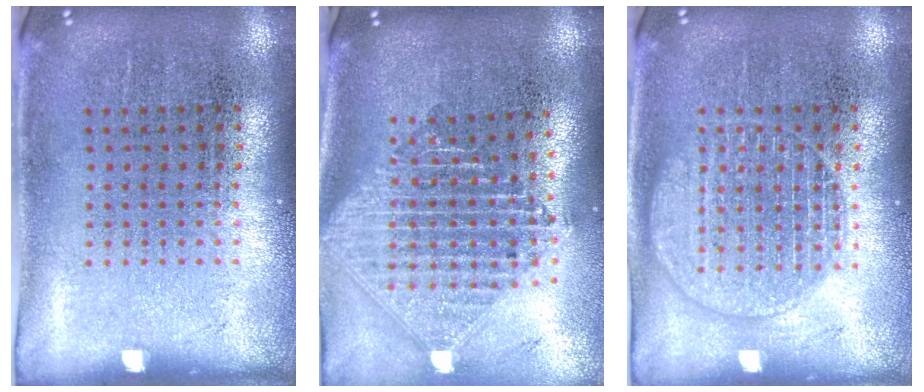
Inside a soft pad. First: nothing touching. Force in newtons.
{"total": 2.4, "press": 1.9, "slide": 1.5}
{"total": 2.7, "press": 2.7, "slide": 0.5}